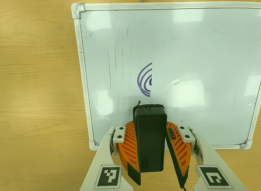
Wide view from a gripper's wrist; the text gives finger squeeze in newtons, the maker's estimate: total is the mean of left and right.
{"total": 7.0, "left": 7.4, "right": 6.7}